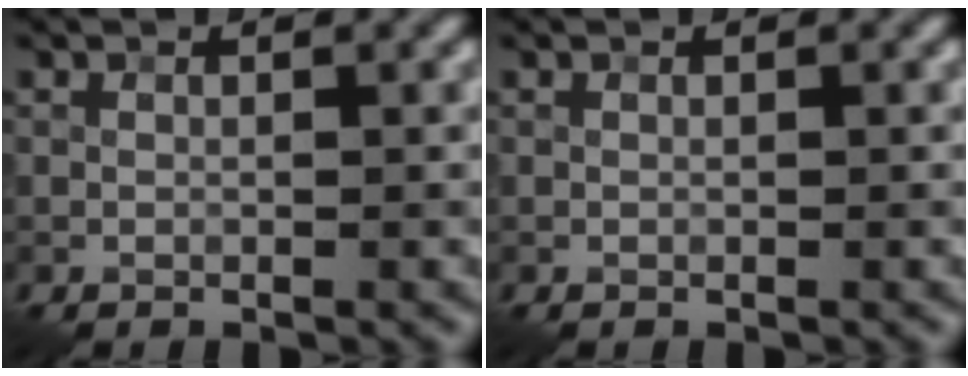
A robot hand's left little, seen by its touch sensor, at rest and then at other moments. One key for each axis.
{"total": 0.0}